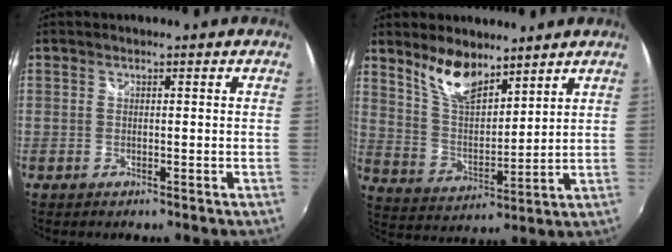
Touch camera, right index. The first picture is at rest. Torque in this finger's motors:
{"motor_torque": [0.52, 0.43, 0.23, 0.07]}